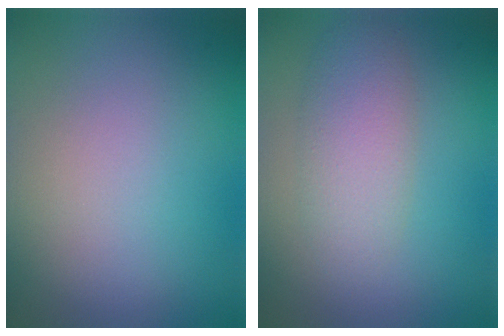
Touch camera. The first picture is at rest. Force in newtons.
{"total": 3.6, "press": 3.6, "slide": 0.1}